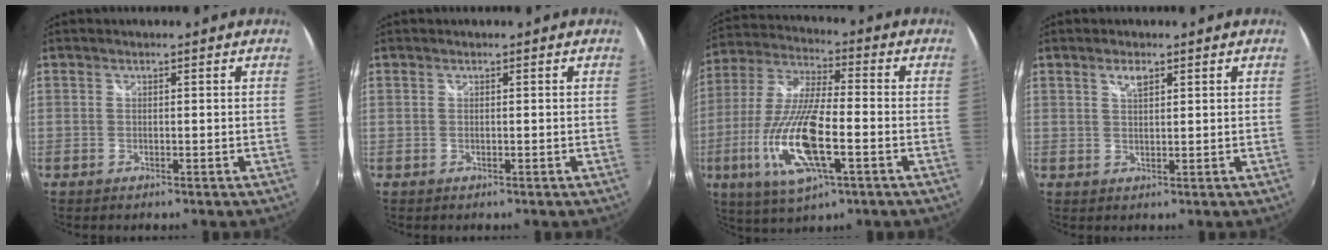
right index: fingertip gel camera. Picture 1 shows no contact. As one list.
[{"total": 0.0}, {"total": 17.5, "force": [-5.6, 4.9, 15.9], "torque": [-0.336, -0.021, -0.107]}, {"total": 2.3, "force": [1.5, 0.7, 1.6], "torque": [-0.026, 0.002, 0.025]}]